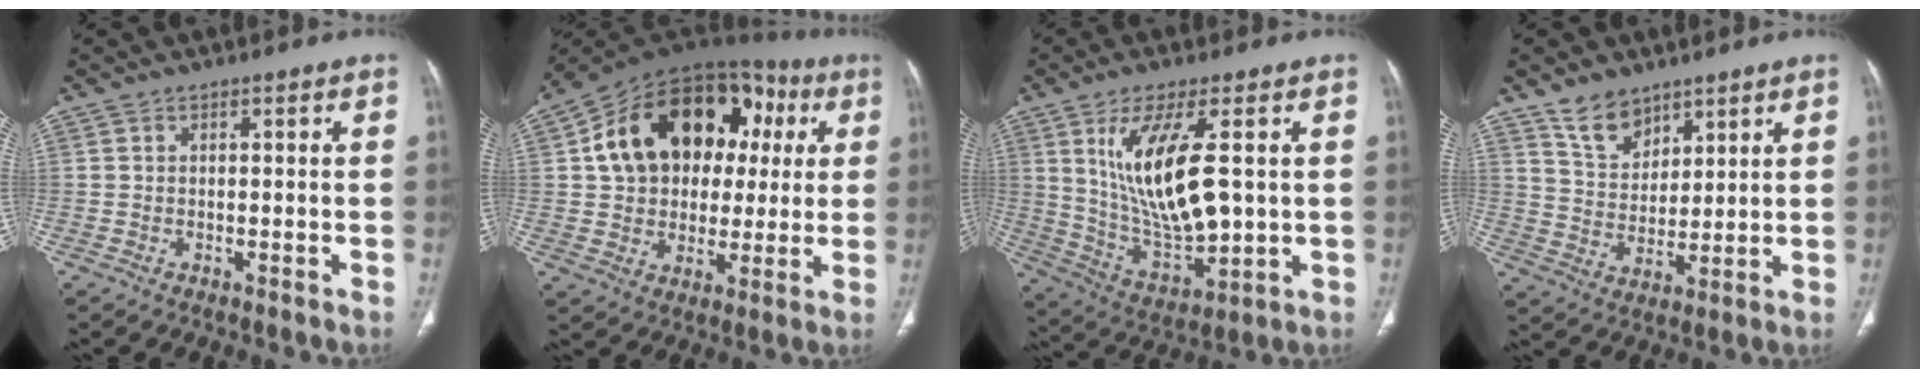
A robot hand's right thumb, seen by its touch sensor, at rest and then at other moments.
{"total": 23.7, "force": [4.7, 17.0, 15.9], "torque": [-0.213, 0.039, 0.073]}
{"total": 16.8, "force": [3.3, 6.4, 15.2], "torque": [-0.284, -0.021, 0.079]}
{"total": 7.9, "force": [5.7, 4.7, 2.6], "torque": [-0.020, -0.039, 0.114]}